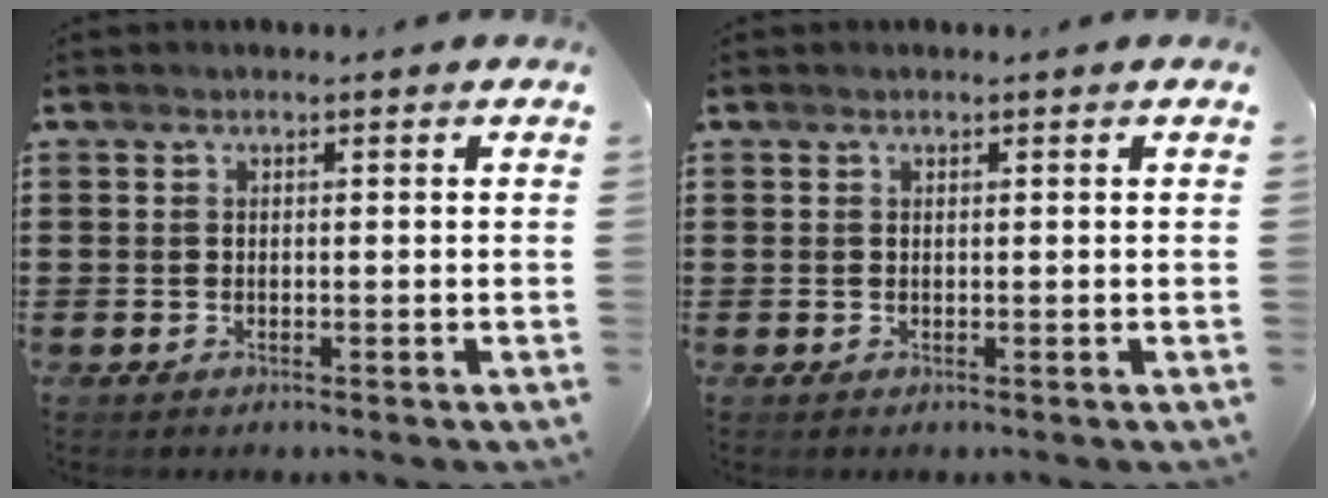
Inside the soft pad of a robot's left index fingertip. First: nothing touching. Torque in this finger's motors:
{"motor_torque": [-0.33, 0.40, -0.11, -0.03]}